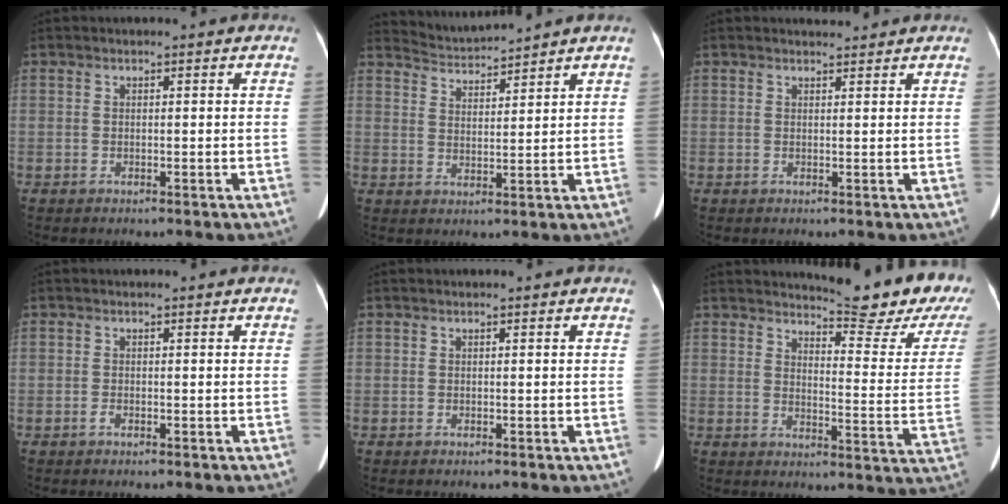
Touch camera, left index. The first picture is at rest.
{"total": 4.4, "force": [4.2, -1.0, -0.8], "torque": [0.004, 0.003, 0.088]}
{"total": 1.5, "force": [1.5, 0.2, 0.0], "torque": [-0.009, 0.005, 0.026]}
{"total": 0.0}
{"total": 0.0}
{"total": 15.2, "force": [14.0, 0.4, 5.9], "torque": [-0.080, -0.085, 0.159]}